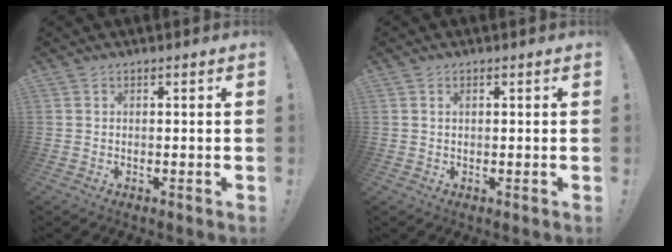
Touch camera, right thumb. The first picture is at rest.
{"total": 0.9, "force": [0.4, 0.4, 0.6], "torque": [-0.006, -0.003, 0.006]}